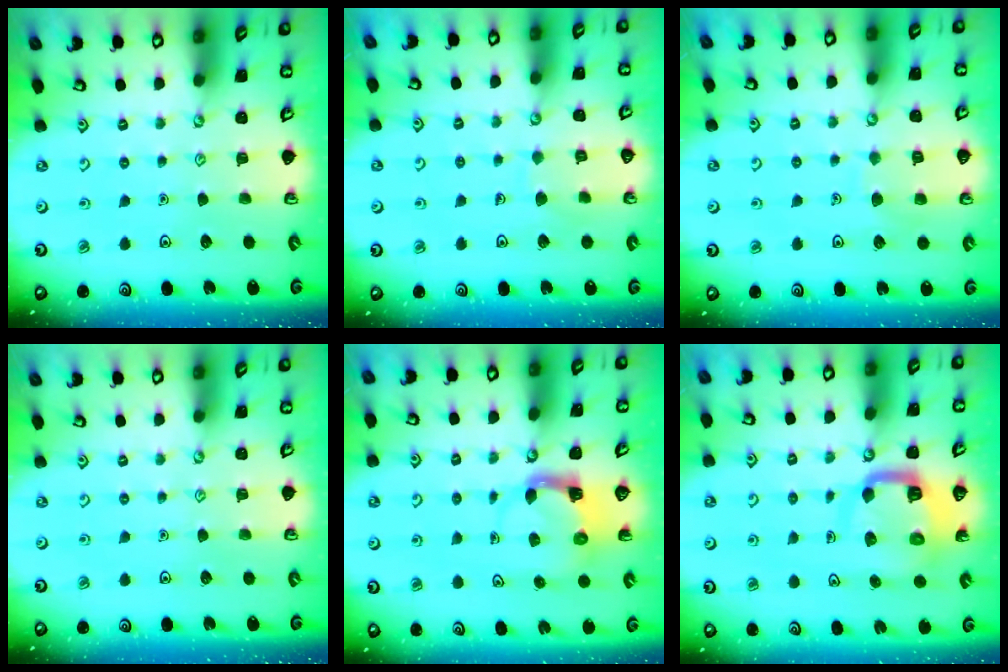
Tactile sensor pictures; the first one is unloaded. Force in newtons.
{"total": 5.9, "press": 5.9, "slide": 0.3}
{"total": 6.4, "press": 6.3, "slide": 0.7}
{"total": 0.0}
{"total": 4.0, "press": 3.9, "slide": 0.7}
{"total": 9.1, "press": 9.0, "slide": 1.1}